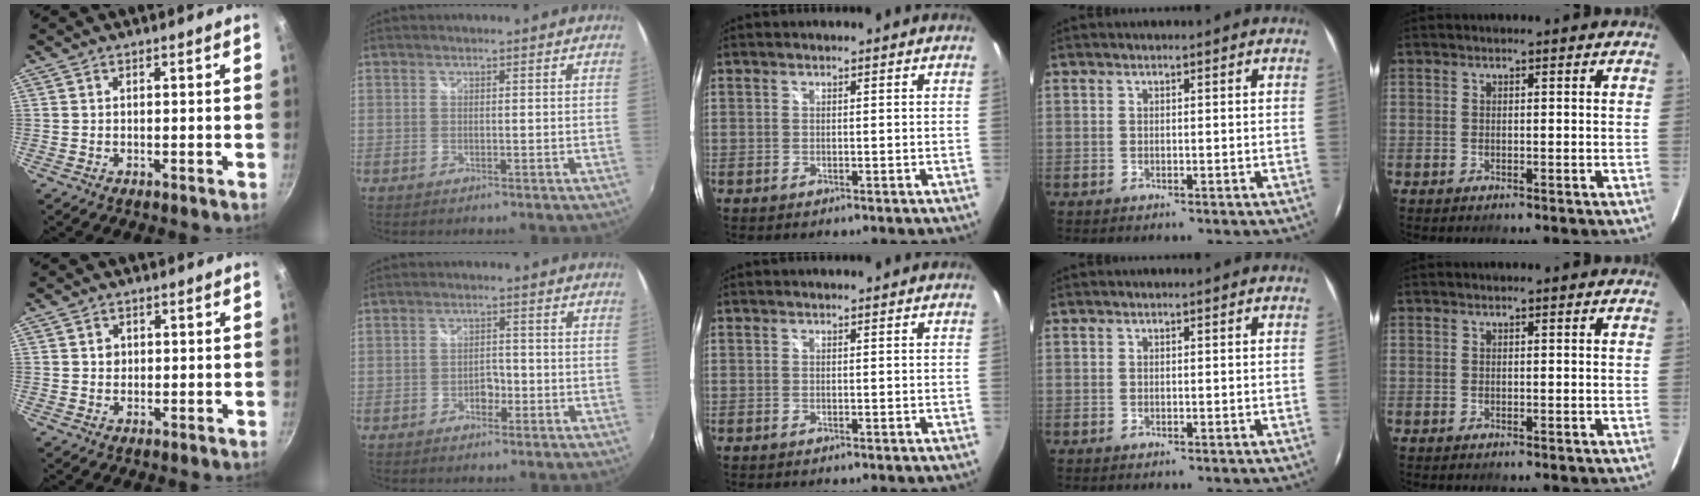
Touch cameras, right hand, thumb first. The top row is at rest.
{"thumb": {"total": 1.7, "force": [0.4, 1.6, 0.6], "torque": [-0.005, 0.004, 0.006]}, "index": {"total": 2.7, "force": [-1.3, 1.9, 1.5], "torque": [-0.026, 0.004, -0.022]}, "middle": {"total": 0.8, "force": [0.8, -0.2, 0.1], "torque": [-0.007, -0.001, 0.011]}}